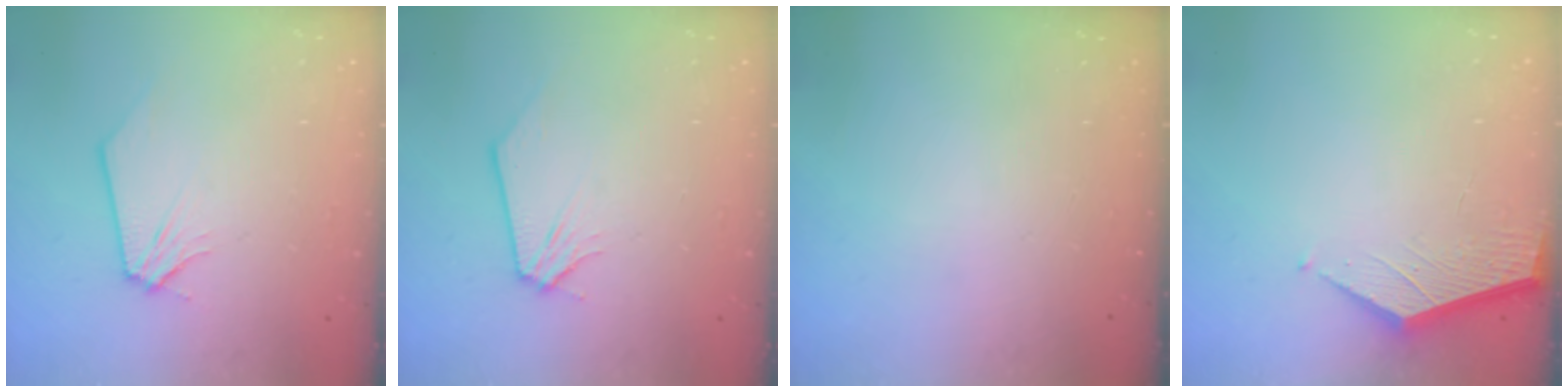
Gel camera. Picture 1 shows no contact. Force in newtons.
{"total": 0.0}
{"total": 0.0}
{"total": 1.9, "press": 1.9, "slide": 0.2}